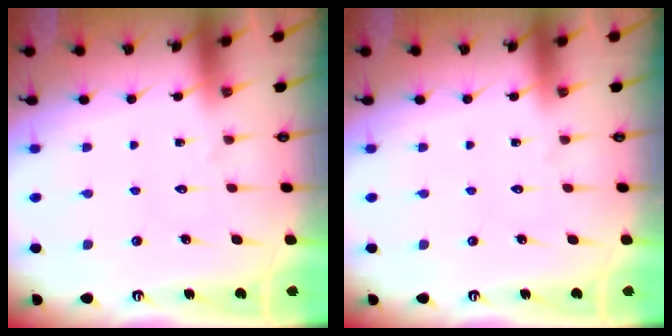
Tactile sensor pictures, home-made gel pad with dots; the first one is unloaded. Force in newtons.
{"total": 0.0}